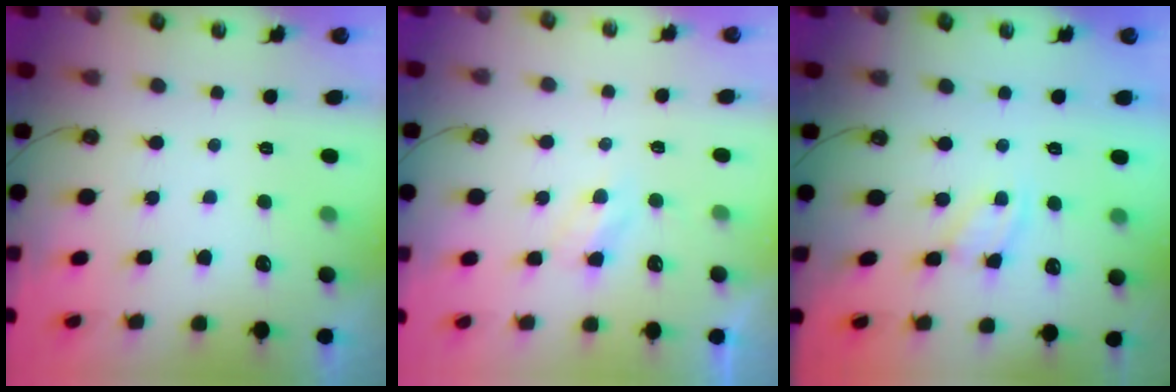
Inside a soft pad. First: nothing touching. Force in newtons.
{"total": 4.0, "press": 4.0, "slide": 0.5}
{"total": 2.2, "press": 2.2, "slide": 0.3}